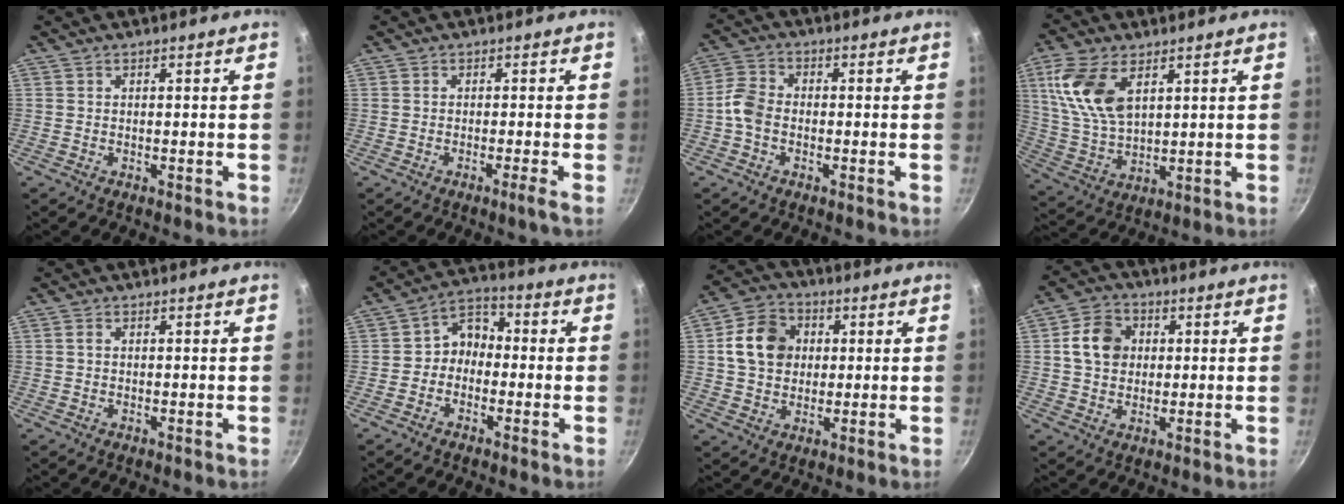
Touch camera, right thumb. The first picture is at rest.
{"total": 1.7, "force": [-1.0, -0.5, 1.3], "torque": [-0.033, 0.003, -0.022]}
{"total": 4.9, "force": [-1.5, 3.4, 3.1], "torque": [-0.063, 0.022, -0.042]}
{"total": 13.2, "force": [5.0, 7.3, 9.8], "torque": [-0.189, -0.017, 0.108]}
{"total": 0.9, "force": [0.1, 0.6, 0.6], "torque": [-0.009, 0.002, 0.001]}
{"total": 6.2, "force": [-1.2, 5.1, 3.3], "torque": [-0.017, 0.032, -0.037]}
{"total": 10.8, "force": [1.8, 8.9, 5.9], "torque": [-0.081, 0.011, 0.019]}
{"total": 8.4, "force": [1.4, 6.9, 4.5], "torque": [-0.055, 0.012, 0.015]}